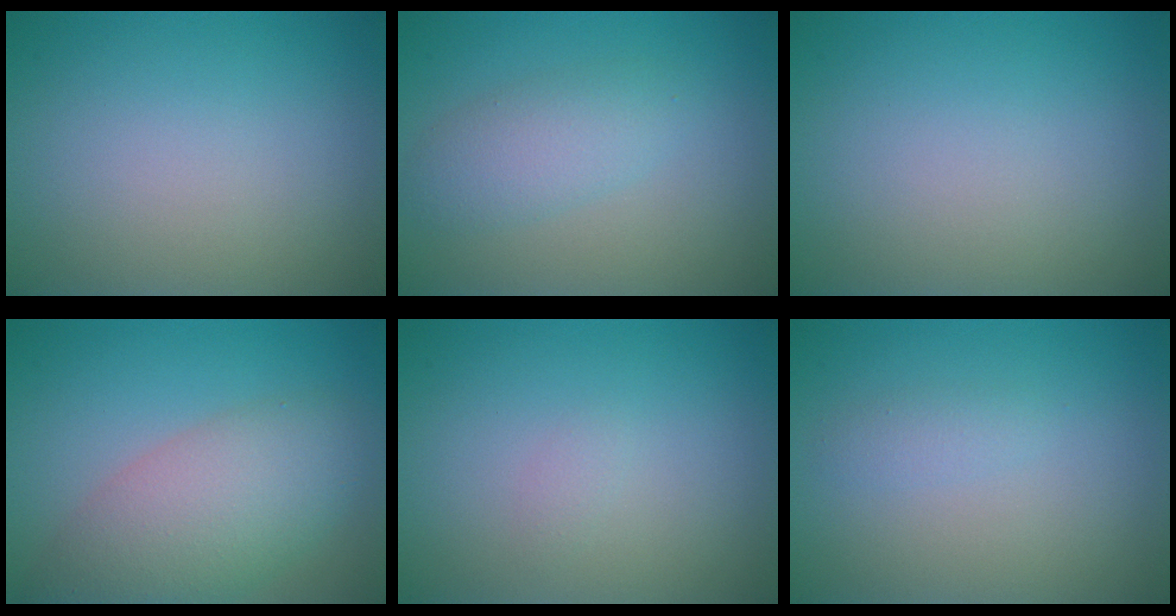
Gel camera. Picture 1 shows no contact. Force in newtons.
{"total": 2.9, "press": 2.9, "slide": 0.1}
{"total": 0.0}
{"total": 6.4, "press": 6.4, "slide": 0.4}
{"total": 0.6, "press": 0.6, "slide": 0.1}
{"total": 1.0, "press": 1.0, "slide": 0.1}